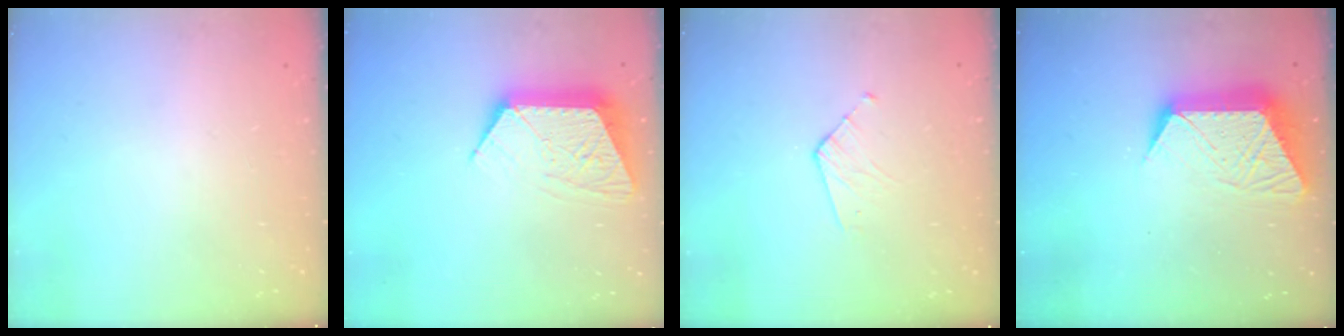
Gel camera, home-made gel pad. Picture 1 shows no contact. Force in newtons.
{"total": 11.8, "press": 11.8, "slide": 0.8}
{"total": 3.6, "press": 3.6, "slide": 0.3}
{"total": 12.7, "press": 12.7, "slide": 0.9}